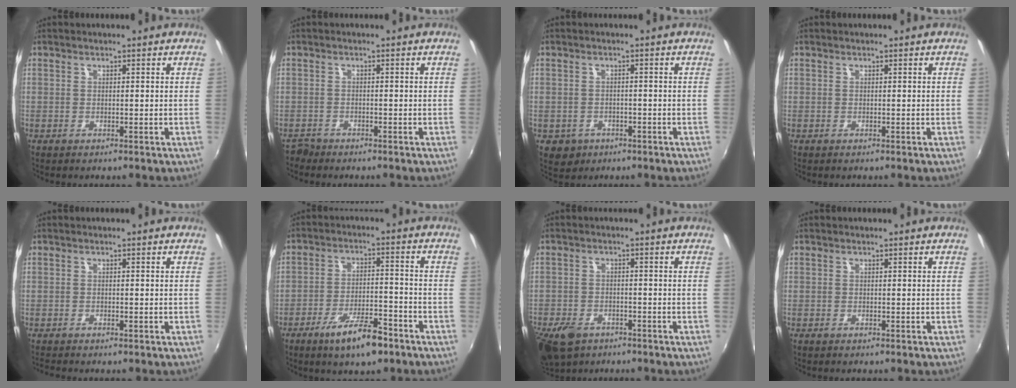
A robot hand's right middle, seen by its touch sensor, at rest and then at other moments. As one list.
[{"total": 1.8, "force": [-1.7, 0.8, -0.1], "torque": [-0.003, -0.001, -0.035]}, {"total": 5.1, "force": [-2.0, 4.3, 1.7], "torque": [-0.046, -0.005, -0.021]}, {"total": 0.0}, {"total": 0.9, "force": [-0.8, 0.3, 0.3], "torque": [-0.008, -0.004, -0.018]}, {"total": 9.9, "force": [-6.6, 2.9, 6.9], "torque": [-0.136, -0.007, -0.106]}, {"total": 7.8, "force": [-5.1, 4.7, 3.5], "torque": [-0.095, -0.010, -0.088]}, {"total": 0.0}]